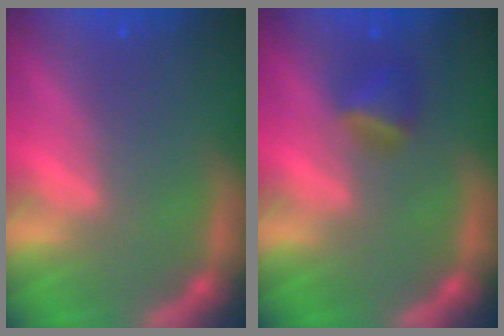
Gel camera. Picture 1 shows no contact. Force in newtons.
{"total": 2.4}